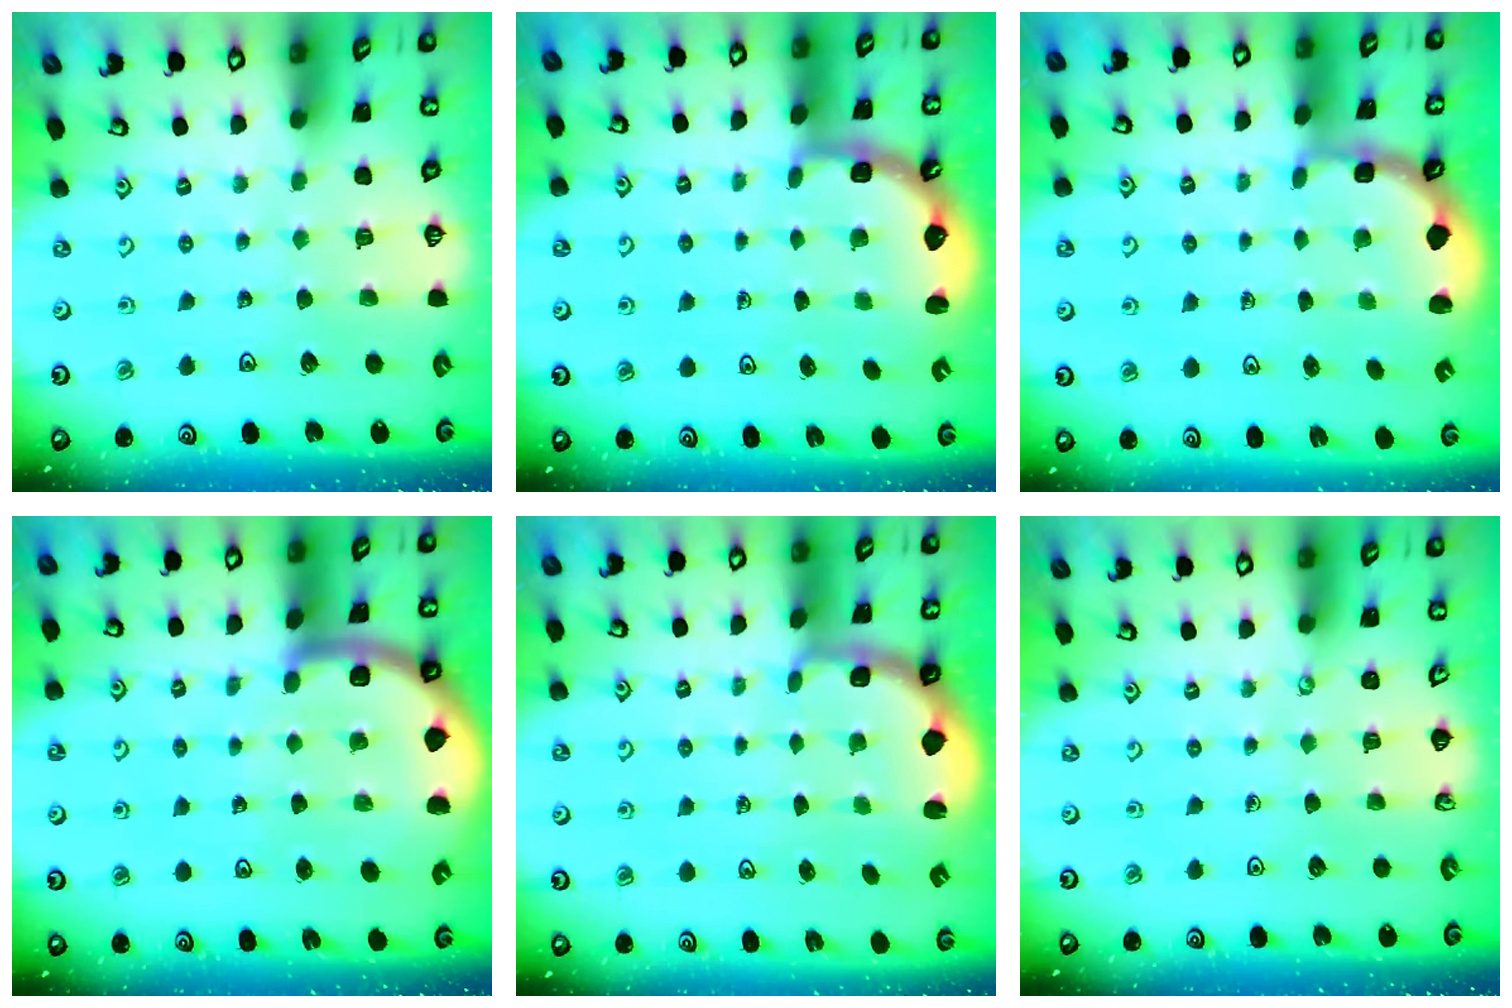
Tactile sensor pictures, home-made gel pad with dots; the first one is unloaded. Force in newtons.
{"total": 2.6, "press": 2.2, "slide": 1.4}
{"total": 2.5, "press": 2.1, "slide": 1.3}
{"total": 7.8, "press": 7.8, "slide": 1.0}
{"total": 2.1, "press": 1.4, "slide": 1.6}
{"total": 0.0}